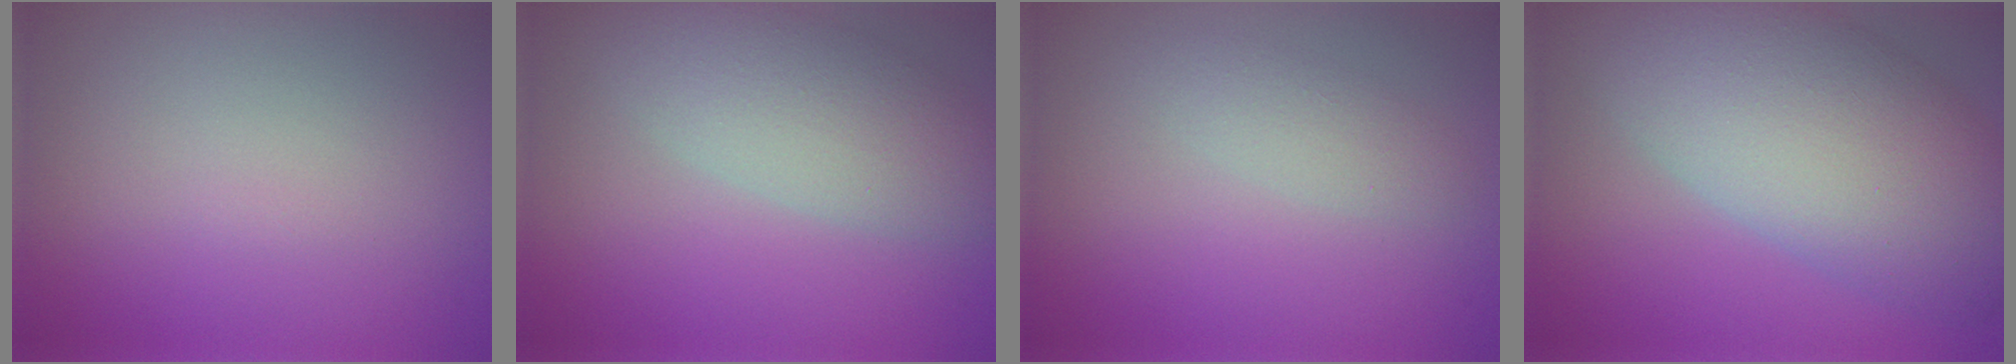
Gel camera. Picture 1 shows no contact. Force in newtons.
{"total": 5.2, "press": 5.2, "slide": 0.5}
{"total": 1.8, "press": 1.8, "slide": 0.2}
{"total": 11.7, "press": 11.7, "slide": 0.6}